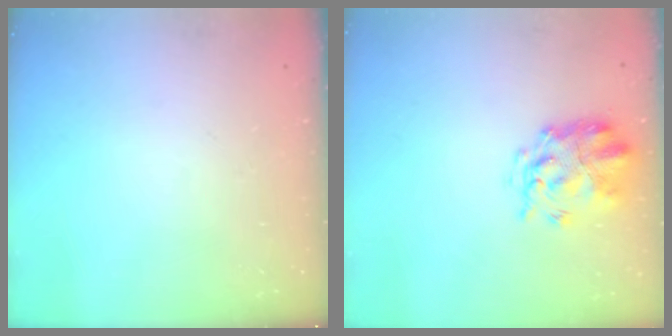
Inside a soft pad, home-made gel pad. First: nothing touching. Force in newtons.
{"total": 4.5, "press": 4.3, "slide": 1.5}